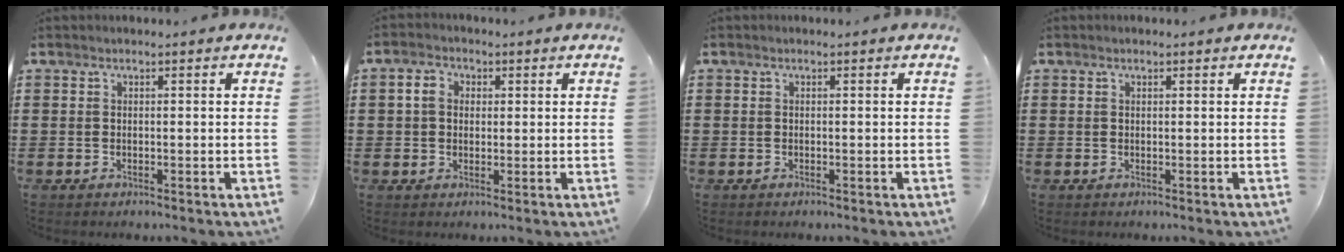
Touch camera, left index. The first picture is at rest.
{"total": 3.2, "force": [0.6, 2.7, 1.6], "torque": [-0.042, 0.013, 0.007]}
{"total": 0.0}
{"total": 0.5, "force": [0.3, 0.3, 0.3], "torque": [-0.007, 0.003, 0.006]}